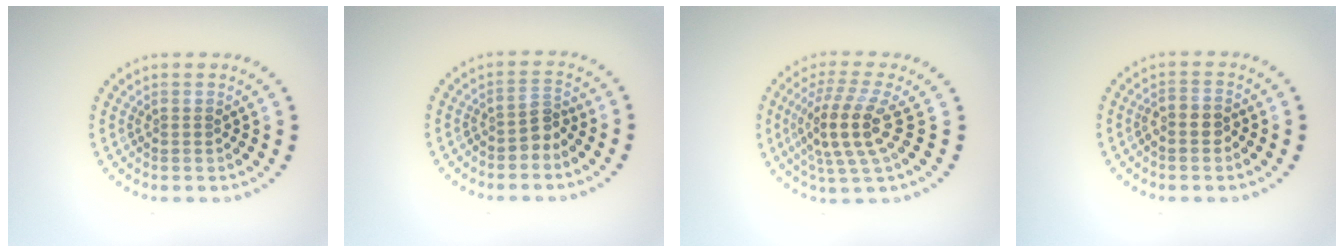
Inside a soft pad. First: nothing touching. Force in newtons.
{"total": 1.6, "press": 1.3, "slide": 1.0}
{"total": 4.5, "press": 3.8, "slide": 2.5}
{"total": 1.5, "press": 1.3, "slide": 0.8}